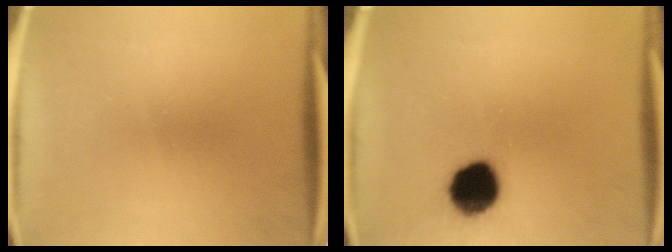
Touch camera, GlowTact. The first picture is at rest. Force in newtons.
{"total": 12.1}